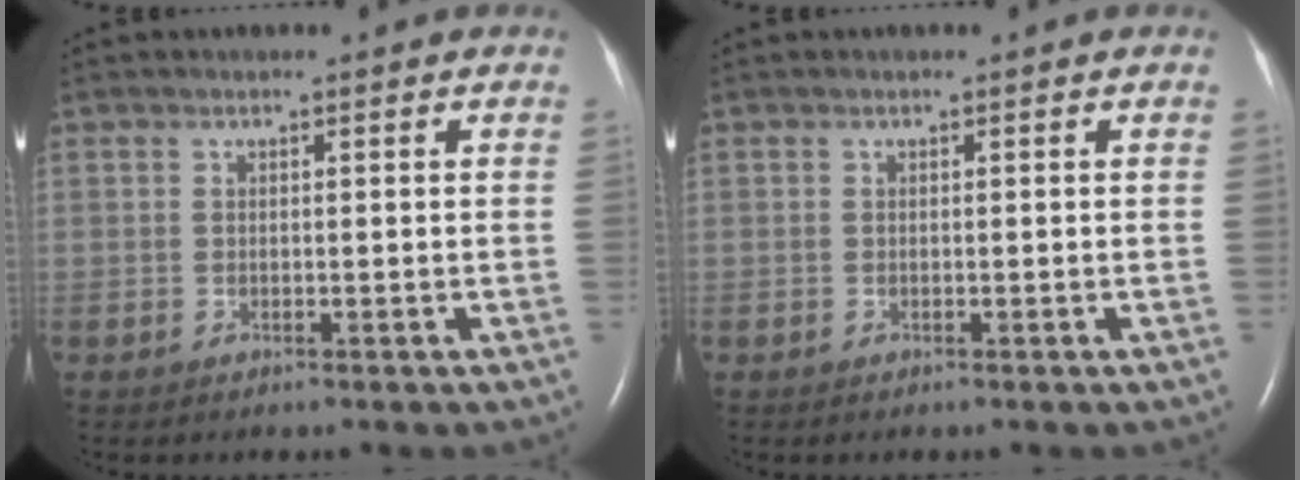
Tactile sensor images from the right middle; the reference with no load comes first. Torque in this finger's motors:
{"motor_torque": [0.00, 0.00, -0.35, -0.21]}